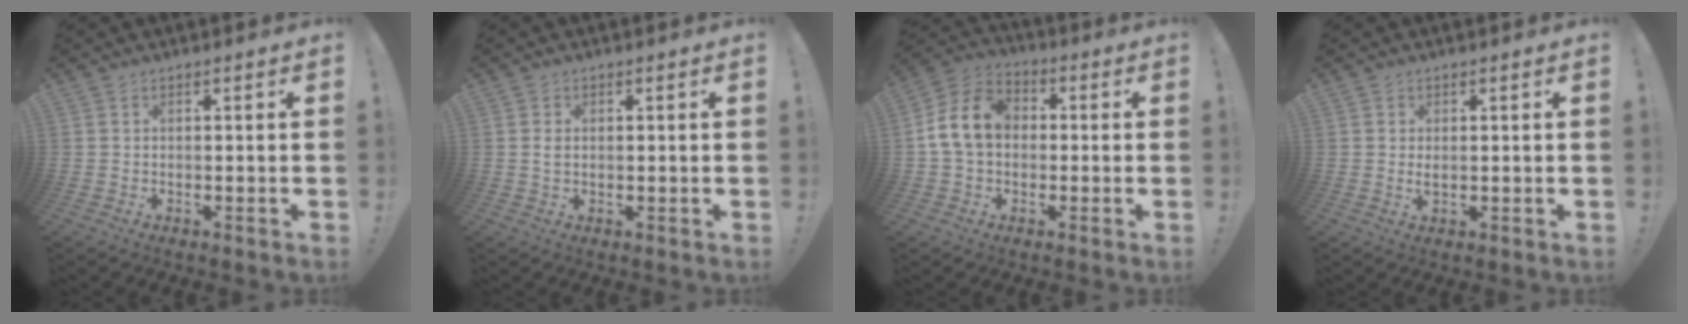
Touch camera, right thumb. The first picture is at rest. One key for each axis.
{"total": 1.4, "fx": 0.3, "fy": 0.8, "fz": 1.1, "tx": -0.015, "ty": 0.001, "tz": 0.003}
{"total": 12.8, "fx": 1.2, "fy": 9.7, "fz": 8.3, "tx": -0.141, "ty": 0.019, "tz": 0.030}
{"total": 1.5, "fx": 0.5, "fy": 0.6, "fz": 1.3, "tx": -0.012, "ty": -0.006, "tz": 0.006}